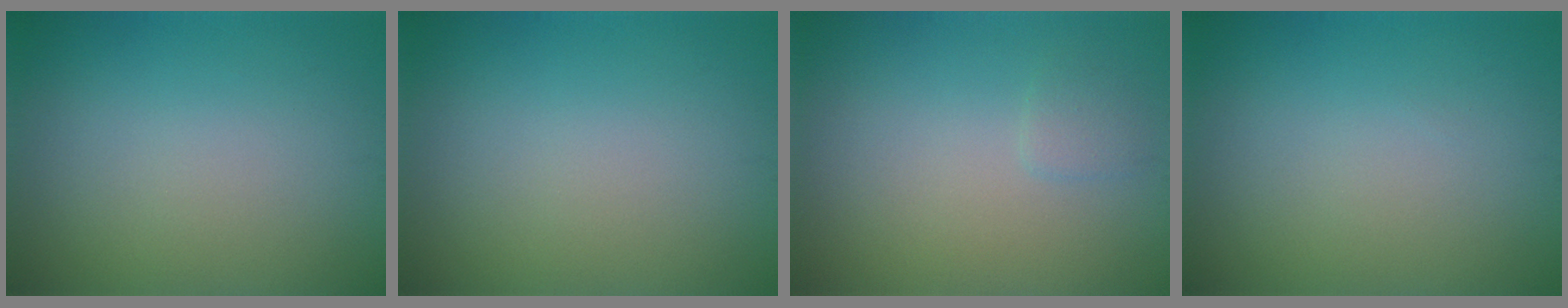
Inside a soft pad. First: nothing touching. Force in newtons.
{"total": 0.0}
{"total": 0.9, "press": 0.9, "slide": 0.1}
{"total": 0.0}